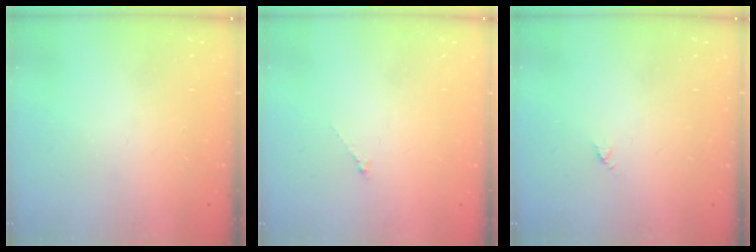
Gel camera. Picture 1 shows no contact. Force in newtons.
{"total": 0.6, "press": 0.5, "slide": 0.3}
{"total": 2.9, "press": 2.9, "slide": 0.3}